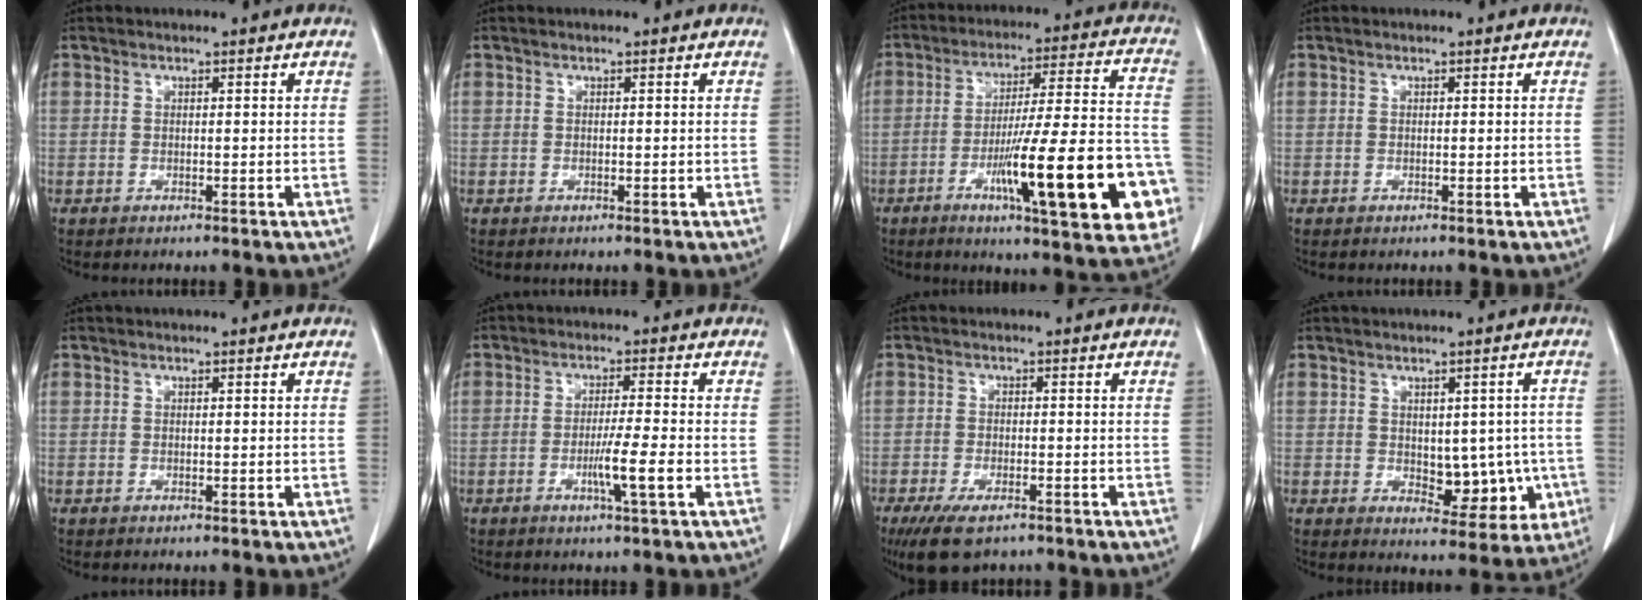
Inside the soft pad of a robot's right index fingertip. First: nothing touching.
{"total": 0.0}
{"total": 22.5, "force": [-7.9, 2.6, 20.9], "torque": [-0.249, 0.007, -0.110]}
{"total": 0.0}
{"total": 0.0}
{"total": 5.4, "force": [-1.8, -0.7, 5.0], "torque": [-0.085, -0.010, -0.032]}
{"total": 7.1, "force": [-5.0, 2.5, 4.4], "torque": [-0.080, -0.014, -0.081]}
{"total": 7.8, "force": [-0.8, 4.5, 6.3], "torque": [-0.059, 0.008, 0.004]}